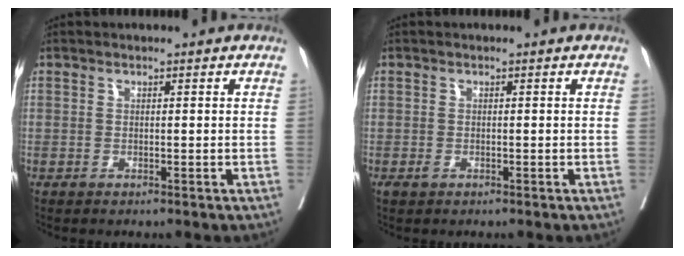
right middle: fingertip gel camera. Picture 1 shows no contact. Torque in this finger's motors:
{"motor_torque": [0.33, -0.26, 0.06, 0.00]}